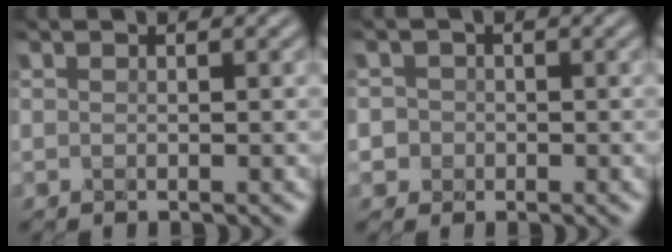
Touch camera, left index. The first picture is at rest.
{"total": 2.6, "force": [-0.2, 2.5, 0.7], "torque": [0.007, 0.013, -0.023]}